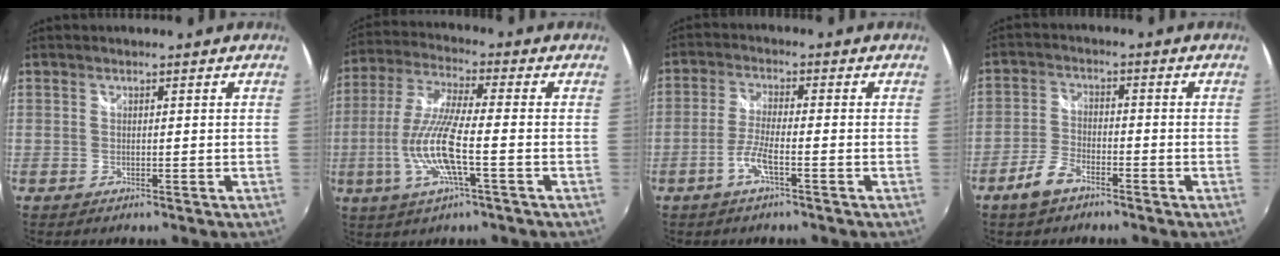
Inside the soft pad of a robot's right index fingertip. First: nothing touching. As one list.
[{"total": 12.1, "force": [-2.9, 1.5, 11.7], "torque": [-0.241, -0.011, -0.053]}, {"total": 5.0, "force": [-2.5, 0.5, 4.3], "torque": [-0.097, 0.001, -0.050]}, {"total": 5.7, "force": [-4.0, 2.6, 3.3], "torque": [-0.080, 0.002, -0.076]}]